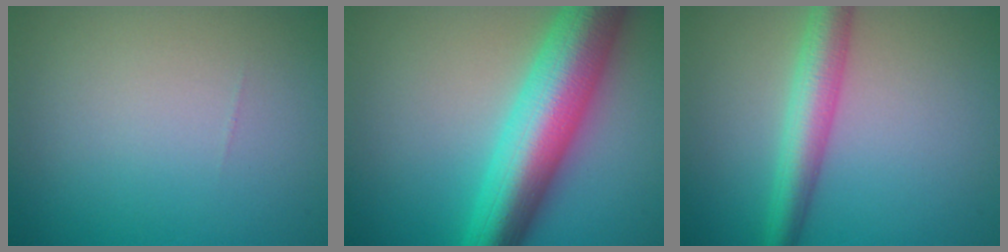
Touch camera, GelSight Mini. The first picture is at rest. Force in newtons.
{"total": 10.3, "press": 10.3, "slide": 0.2}
{"total": 4.5, "press": 4.5, "slide": 0.1}